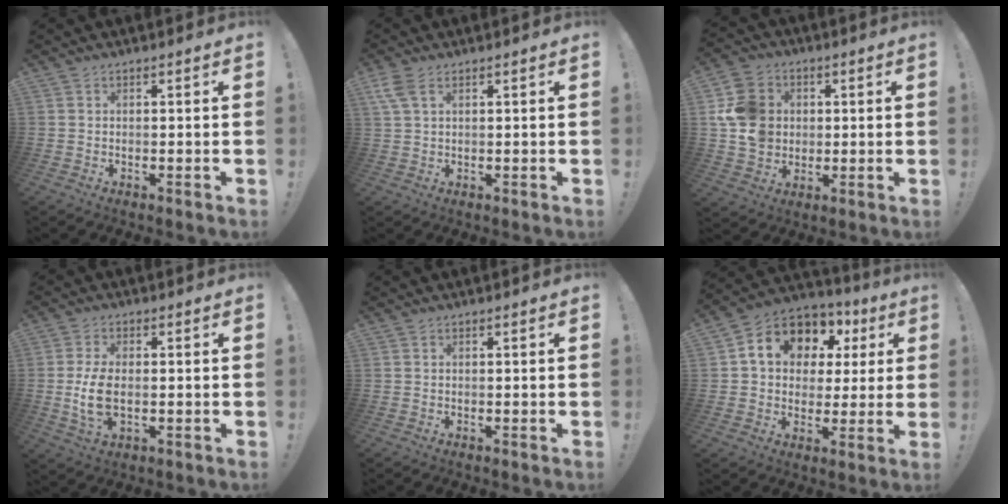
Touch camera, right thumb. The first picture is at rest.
{"total": 4.9, "force": [2.3, 2.4, 3.5], "torque": [-0.076, 0.004, 0.048]}
{"total": 13.1, "force": [1.8, 11.7, 5.7], "torque": [-0.096, 0.002, 0.042]}
{"total": 8.0, "force": [-0.9, 4.2, 6.7], "torque": [-0.130, -0.011, -0.015]}
{"total": 0.0}
{"total": 13.1, "force": [5.7, 9.7, 6.8], "torque": [-0.112, -0.030, 0.106]}